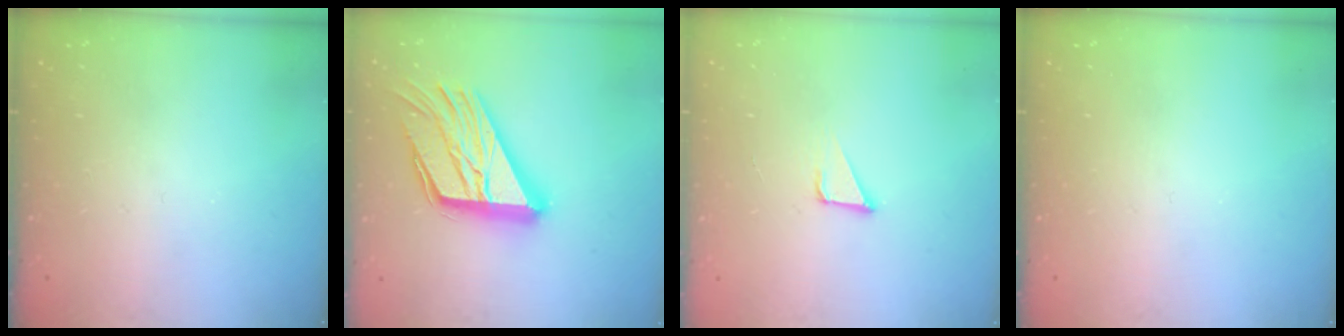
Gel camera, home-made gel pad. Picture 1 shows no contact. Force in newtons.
{"total": 23.5, "press": 23.3, "slide": 2.3}
{"total": 2.2, "press": 2.2, "slide": 0.2}
{"total": 0.0}